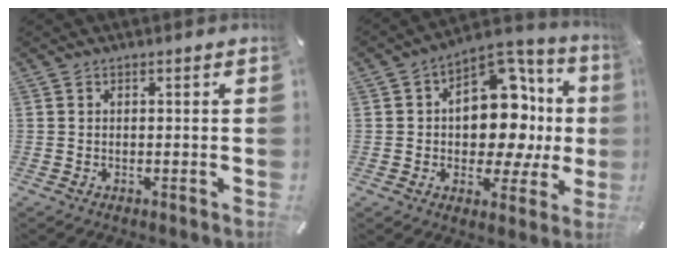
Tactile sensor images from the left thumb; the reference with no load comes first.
{"total": 15.7, "force": [1.2, 11.1, 11.0], "torque": [-0.129, -0.027, 0.021]}